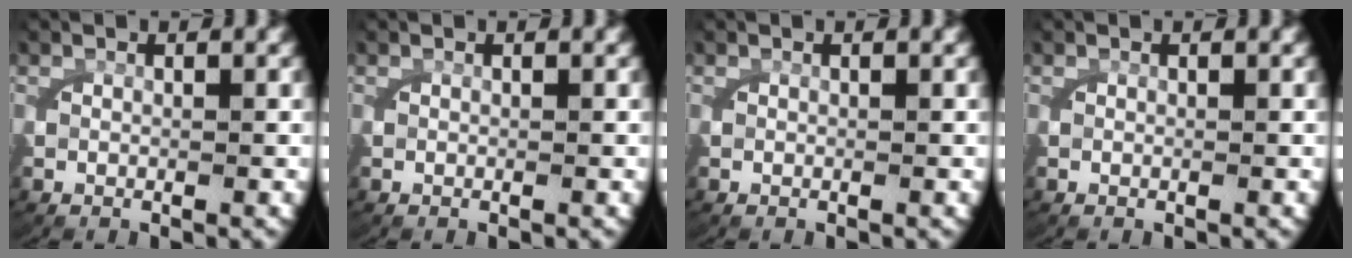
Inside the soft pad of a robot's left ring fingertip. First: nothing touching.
{"total": 0.0}
{"total": 0.0}
{"total": 0.0}